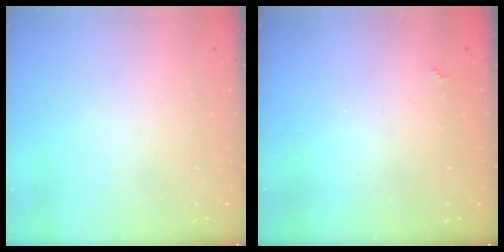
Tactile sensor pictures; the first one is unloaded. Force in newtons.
{"total": 2.5, "press": 2.5, "slide": 0.4}